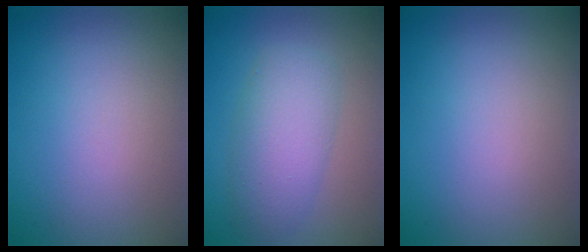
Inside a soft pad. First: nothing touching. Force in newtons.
{"total": 4.4, "press": 4.4, "slide": 0.0}
{"total": 0.0}